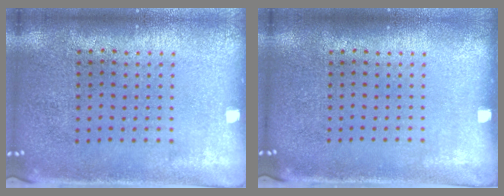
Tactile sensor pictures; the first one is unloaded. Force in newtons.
{"total": 0.0}